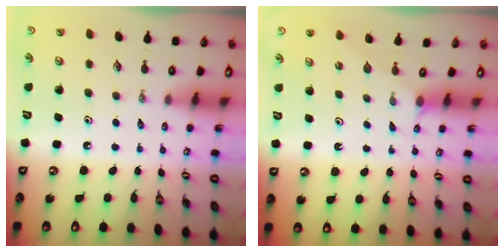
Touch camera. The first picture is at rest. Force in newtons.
{"total": 2.5, "press": 2.4, "slide": 0.4}